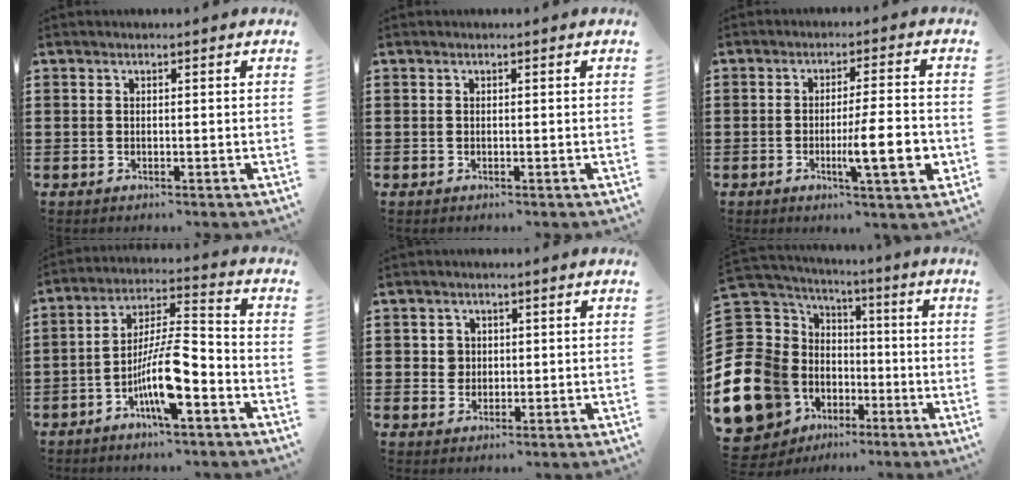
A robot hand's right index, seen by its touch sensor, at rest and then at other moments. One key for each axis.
{"total": 0.0}
{"total": 10.0, "fx": -2.4, "fy": 1.4, "fz": 9.6, "tx": -0.137, "ty": -0.012, "tz": -0.038}
{"total": 10.5, "fx": -4.9, "fy": 2.5, "fz": 9.0, "tx": -0.185, "ty": -0.003, "tz": -0.093}
{"total": 2.1, "fx": 0.4, "fy": 2.0, "fz": 0.5, "tx": -0.019, "ty": 0.010, "tz": 0.005}
{"total": 17.0, "fx": -7.5, "fy": 13.4, "fz": 7.5, "tx": -0.216, "ty": 0.001, "tz": -0.120}